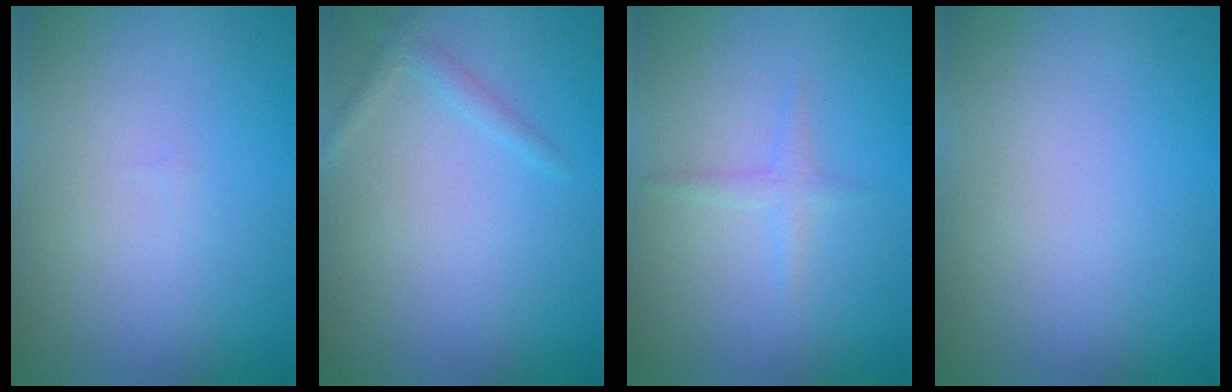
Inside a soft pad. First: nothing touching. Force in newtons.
{"total": 1.1, "press": 1.1, "slide": 0.0}
{"total": 1.1, "press": 1.1, "slide": 0.0}
{"total": 0.0}